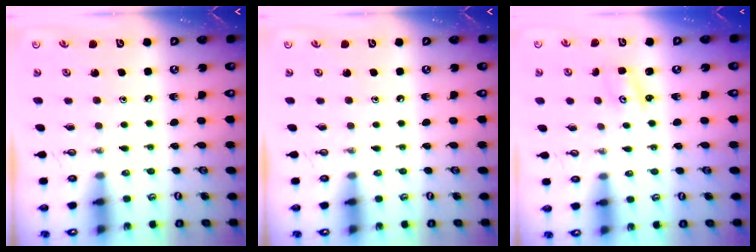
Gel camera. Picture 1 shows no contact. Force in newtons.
{"total": 0.0}
{"total": 2.0, "press": 2.0, "slide": 0.2}